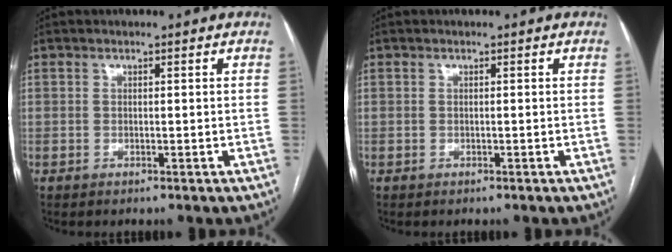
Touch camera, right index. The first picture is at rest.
{"total": 0.0}